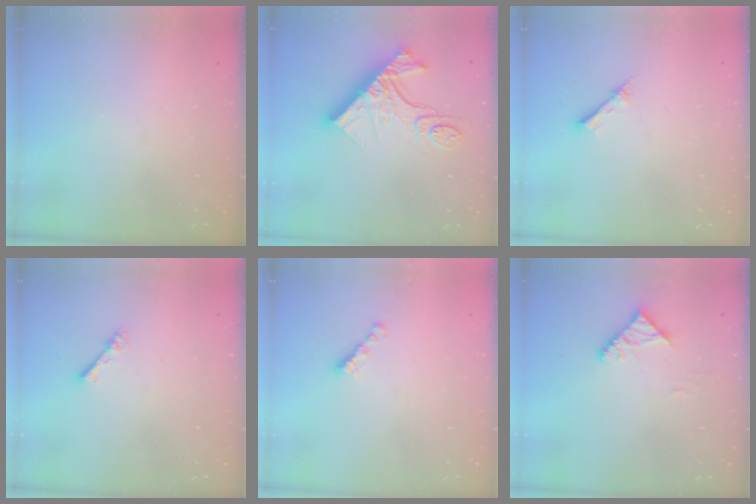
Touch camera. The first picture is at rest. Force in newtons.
{"total": 15.2, "press": 15.2, "slide": 1.3}
{"total": 2.4, "press": 2.4, "slide": 0.3}
{"total": 2.4, "press": 2.4, "slide": 0.2}
{"total": 2.7, "press": 2.6, "slide": 0.7}
{"total": 4.5, "press": 4.4, "slide": 0.8}